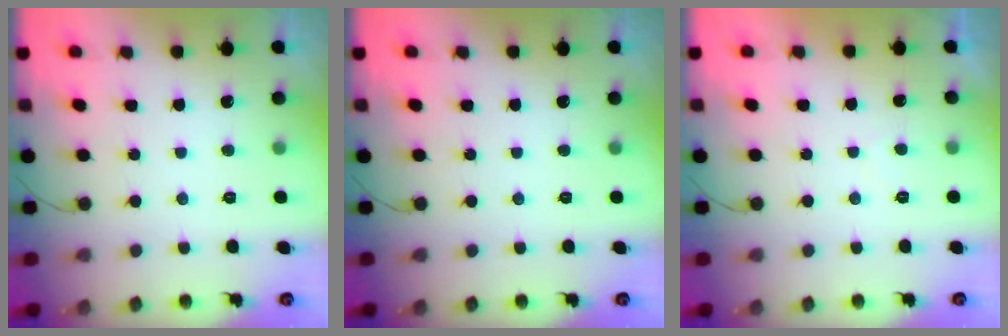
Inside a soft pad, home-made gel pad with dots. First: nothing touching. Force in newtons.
{"total": 0.0}
{"total": 1.0, "press": 0.8, "slide": 0.7}